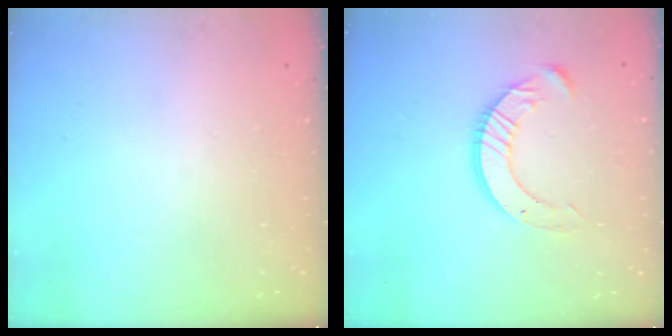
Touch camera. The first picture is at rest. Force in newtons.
{"total": 11.7, "press": 11.6, "slide": 1.1}